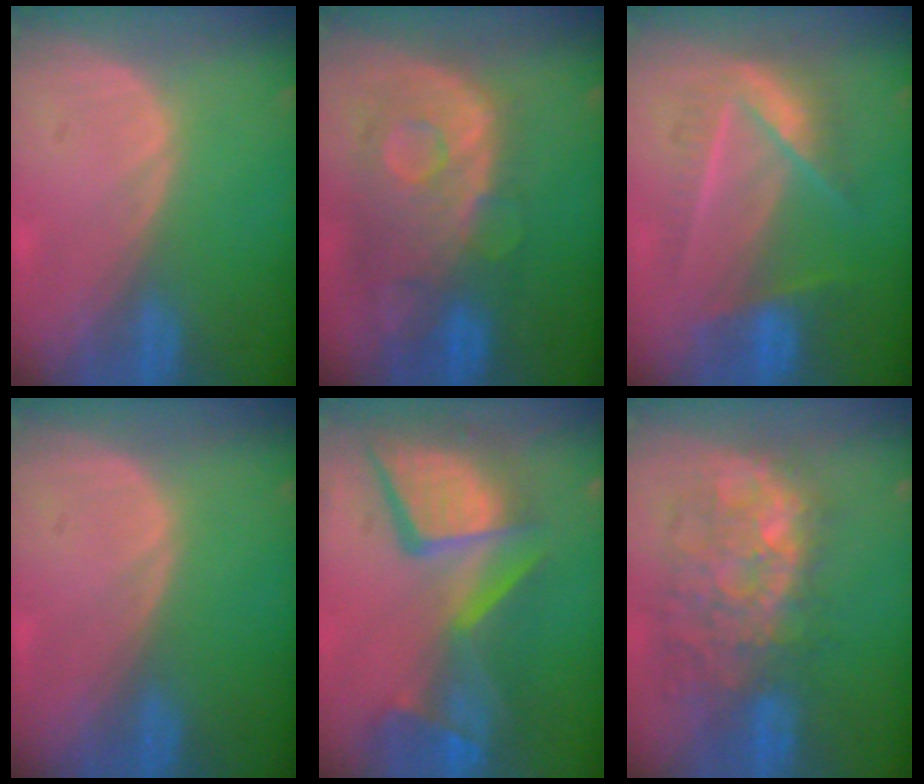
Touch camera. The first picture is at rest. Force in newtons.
{"total": 11.3, "press": 9.8, "slide": 5.7}
{"total": 7.1, "press": 7.1, "slide": 0.2}
{"total": 0.0}
{"total": 13.8, "press": 11.3, "slide": 8.0}
{"total": 10.5, "press": 9.9, "slide": 3.4}